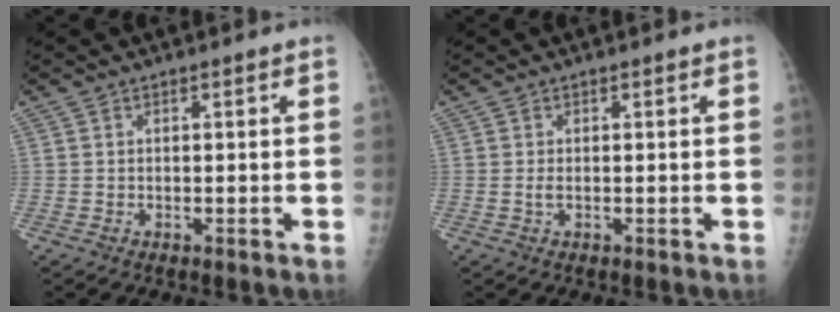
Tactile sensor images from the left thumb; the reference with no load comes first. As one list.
[{"total": 1.0, "force": [0.0, 0.4, 0.9], "torque": [-0.022, -0.003, 0.001]}]